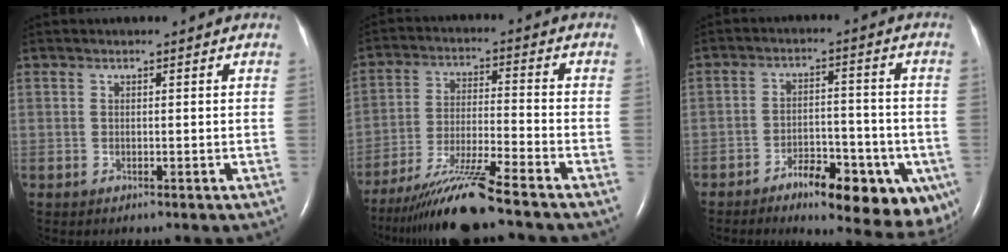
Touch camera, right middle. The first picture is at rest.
{"total": 11.6, "force": [-9.7, -1.4, 6.2], "torque": [-0.114, -0.027, -0.176]}
{"total": 14.0, "force": [-8.0, 5.0, 10.3], "torque": [-0.104, 0.015, -0.109]}